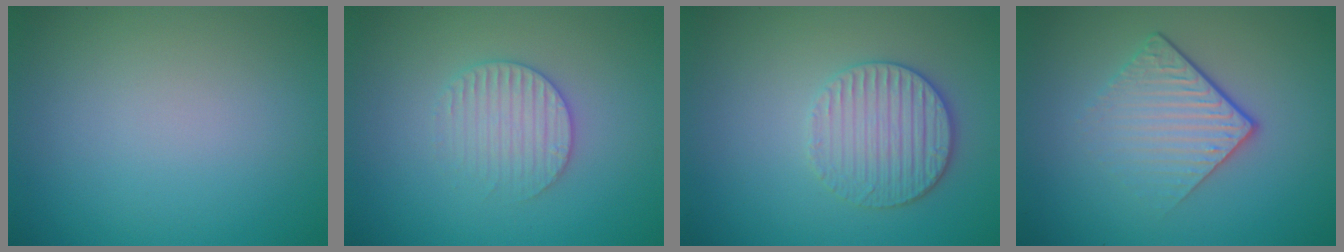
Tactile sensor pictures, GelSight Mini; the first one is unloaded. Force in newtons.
{"total": 2.8, "press": 2.7, "slide": 0.6}
{"total": 3.4, "press": 3.2, "slide": 1.1}
{"total": 4.4, "press": 2.7, "slide": 3.4}